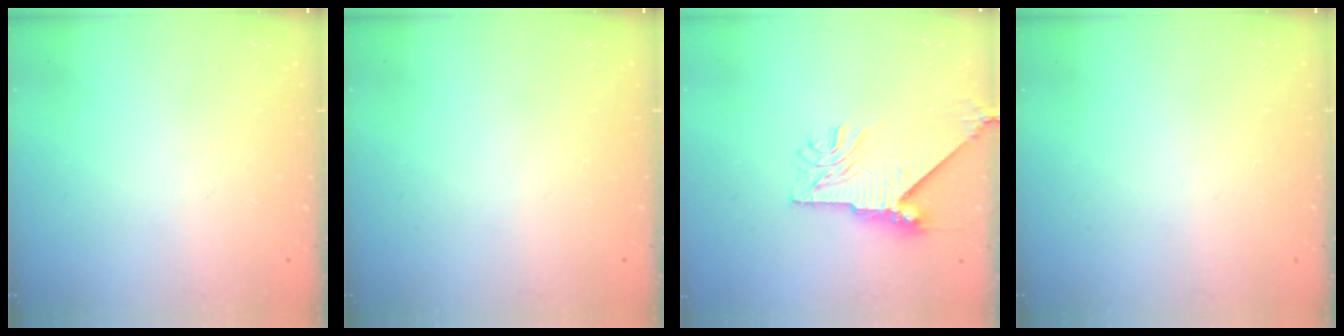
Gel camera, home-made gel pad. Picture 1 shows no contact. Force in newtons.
{"total": 0.0}
{"total": 10.3, "press": 10.2, "slide": 1.3}
{"total": 0.0}